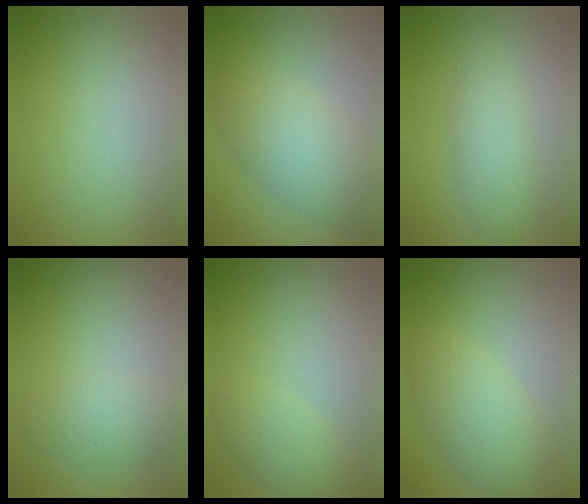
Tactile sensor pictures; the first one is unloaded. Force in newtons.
{"total": 5.6, "press": 5.6, "slide": 0.2}
{"total": 2.8, "press": 2.8, "slide": 0.1}
{"total": 2.7, "press": 2.7, "slide": 0.1}
{"total": 2.3, "press": 2.3, "slide": 0.1}
{"total": 4.5, "press": 4.5, "slide": 0.1}